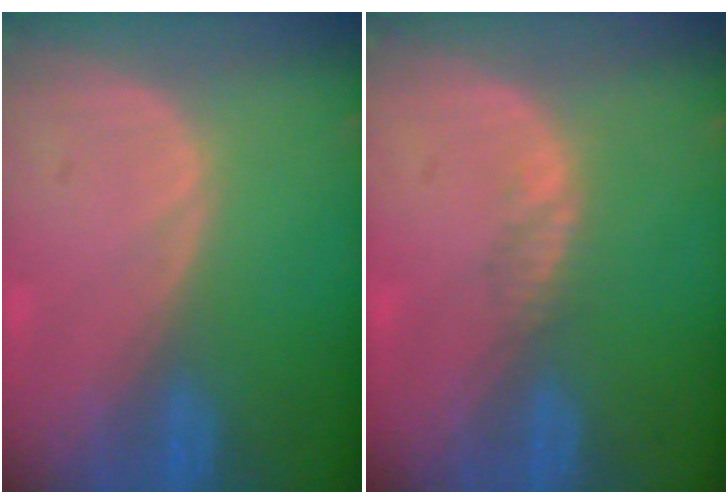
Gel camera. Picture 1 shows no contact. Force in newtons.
{"total": 1.1, "press": 0.9, "slide": 0.7}